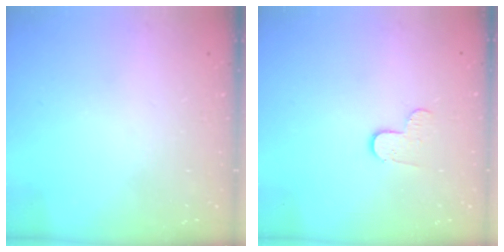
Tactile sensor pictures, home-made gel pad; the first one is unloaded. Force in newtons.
{"total": 5.5, "press": 5.5, "slide": 0.5}